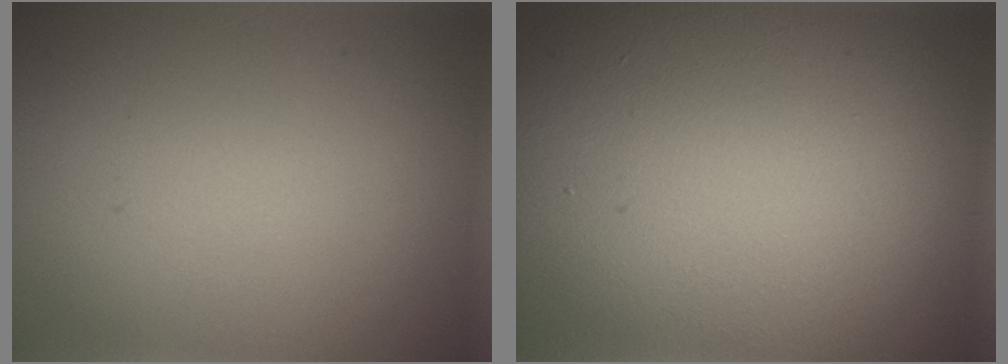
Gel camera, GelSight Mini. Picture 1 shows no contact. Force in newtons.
{"total": 17.1, "press": 17.1, "slide": 1.0}